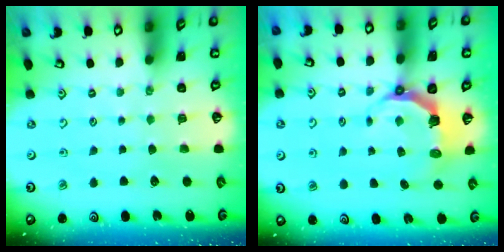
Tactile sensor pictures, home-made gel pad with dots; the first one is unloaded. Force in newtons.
{"total": 6.1, "press": 4.5, "slide": 4.2}